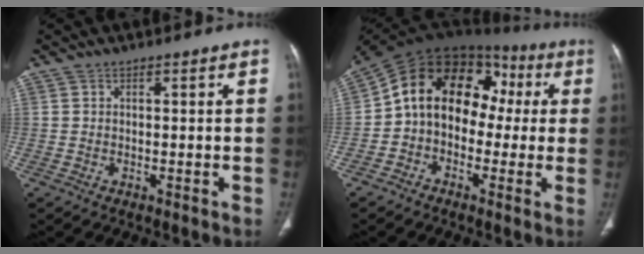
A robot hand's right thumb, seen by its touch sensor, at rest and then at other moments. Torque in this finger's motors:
{"motor_torque": [0.17, 0.75, 0.33, -0.09, 0.17]}